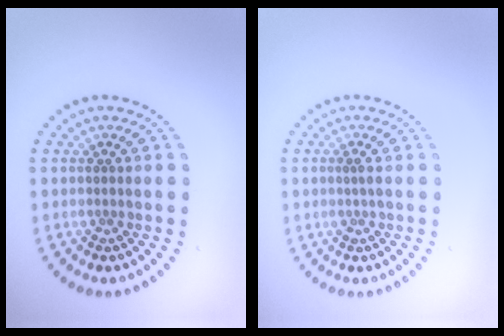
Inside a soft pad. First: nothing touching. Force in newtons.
{"total": 0.9, "press": 0.8, "slide": 0.5}